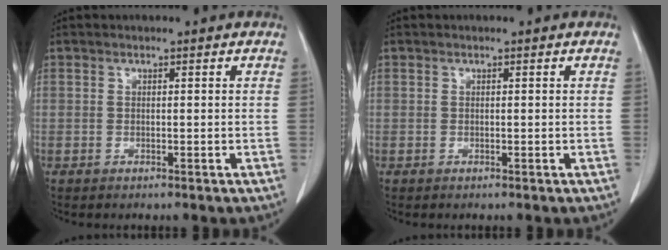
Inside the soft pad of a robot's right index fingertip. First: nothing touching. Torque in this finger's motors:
{"motor_torque": [0.00, 0.00, 0.00, 0.00]}